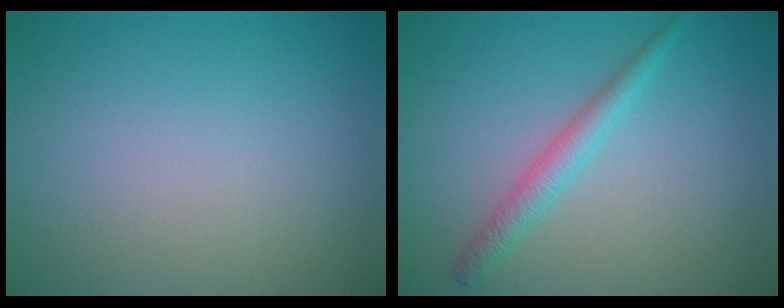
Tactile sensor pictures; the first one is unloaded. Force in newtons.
{"total": 2.2, "press": 2.2, "slide": 0.0}